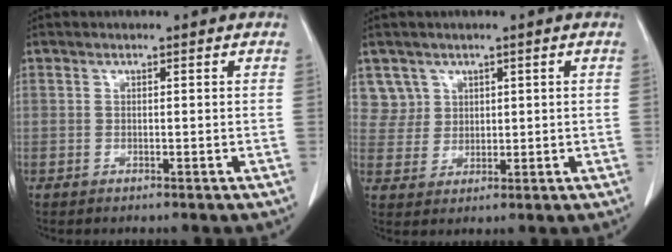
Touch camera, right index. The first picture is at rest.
{"total": 4.4, "force": [2.4, 3.6, -0.5], "torque": [0.022, 0.005, 0.048]}